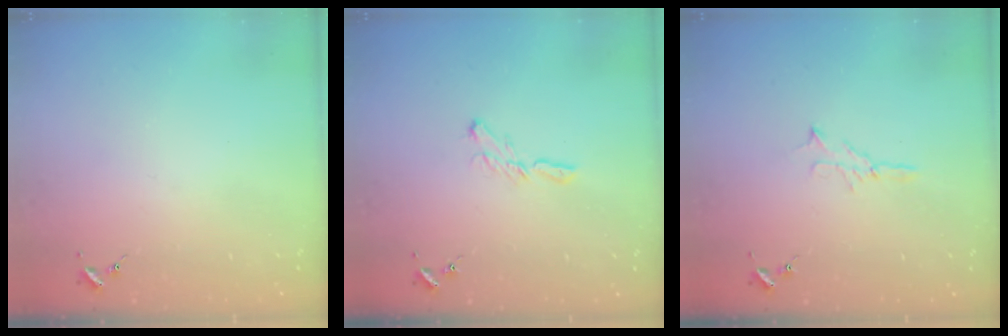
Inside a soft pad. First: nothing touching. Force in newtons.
{"total": 5.6, "press": 5.6, "slide": 0.2}
{"total": 4.7, "press": 4.7, "slide": 0.5}